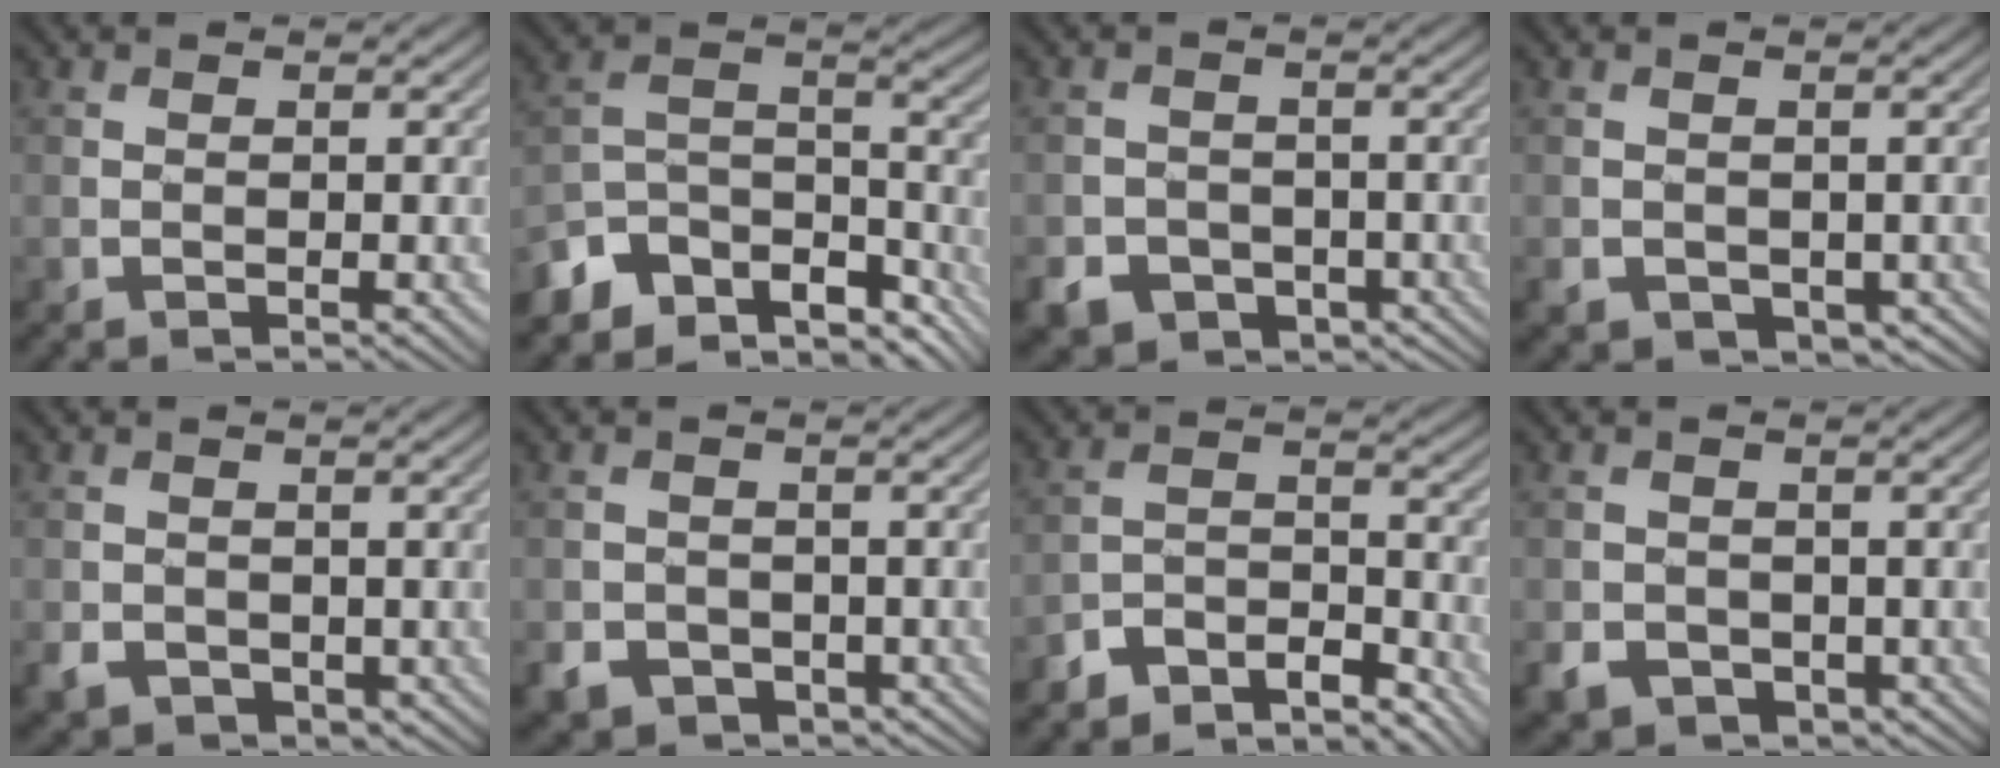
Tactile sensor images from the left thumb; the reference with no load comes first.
{"total": 10.0, "force": [-7.9, 4.6, 4.1], "torque": [-0.083, -0.001, -0.146]}
{"total": 7.4, "force": [-4.0, 5.9, 1.9], "torque": [-0.042, -0.026, -0.073]}
{"total": 3.5, "force": [-1.3, 2.9, 1.5], "torque": [-0.042, -0.018, -0.018]}
{"total": 3.1, "force": [-0.7, 2.7, 1.4], "torque": [-0.041, -0.012, -0.012]}
{"total": 4.9, "force": [-2.2, 4.1, 1.6], "torque": [-0.035, -0.011, -0.038]}
{"total": 5.6, "force": [-4.9, 1.9, 1.8], "torque": [-0.030, 0.004, -0.102]}
{"total": 4.2, "force": [-1.5, 3.6, 1.6], "torque": [-0.041, -0.009, -0.028]}